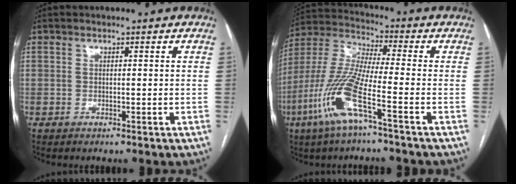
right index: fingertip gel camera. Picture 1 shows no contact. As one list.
[{"total": 13.5, "force": [-5.8, 0.8, 12.1], "torque": [-0.269, -0.012, -0.122]}]